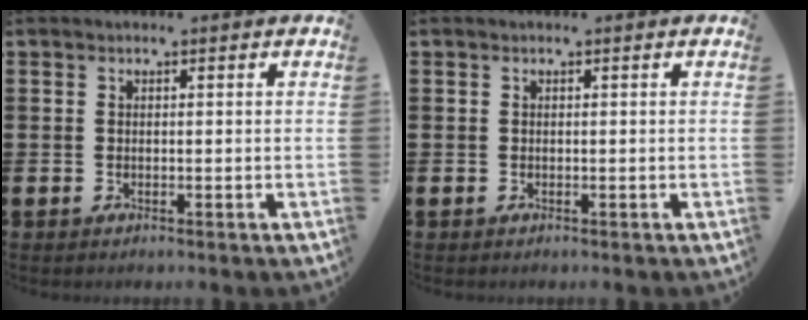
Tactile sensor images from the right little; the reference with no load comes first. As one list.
[{"total": 0.0}]